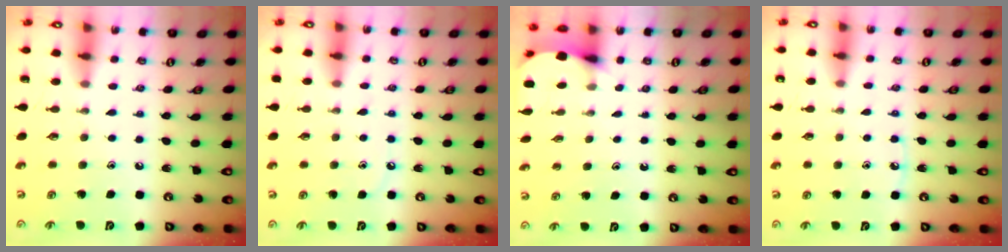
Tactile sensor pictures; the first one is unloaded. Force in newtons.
{"total": 5.3, "press": 5.2, "slide": 0.7}
{"total": 4.2, "press": 4.2, "slide": 0.4}
{"total": 3.4, "press": 3.4, "slide": 0.5}